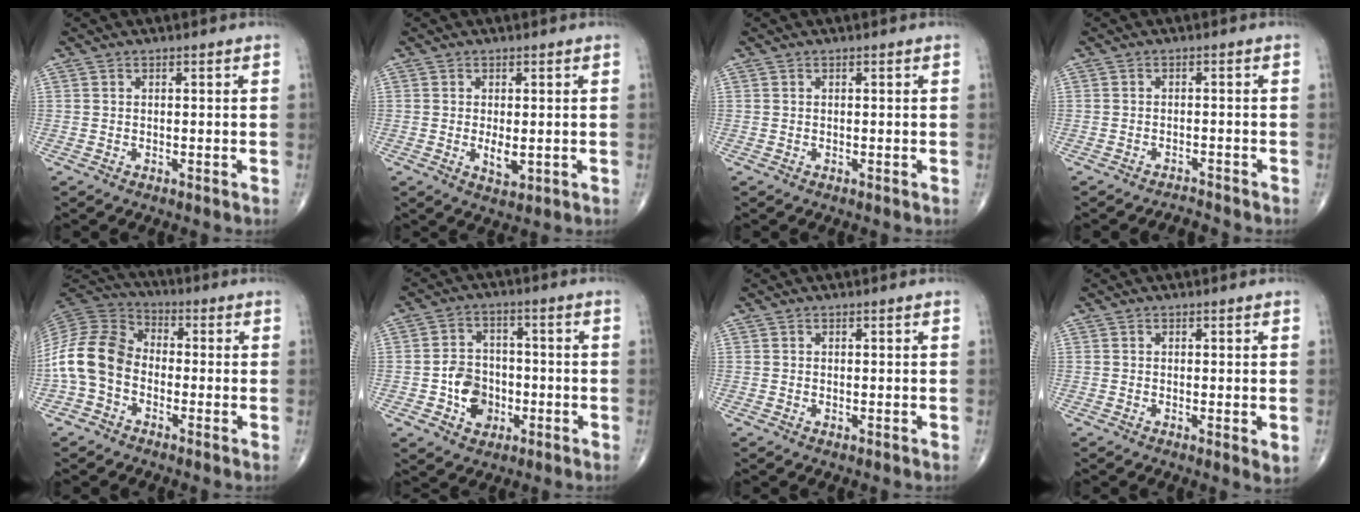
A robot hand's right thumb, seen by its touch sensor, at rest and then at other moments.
{"total": 2.9, "force": [-0.3, 1.4, 2.6], "torque": [-0.048, -0.007, -0.004]}
{"total": 0.0}
{"total": 1.9, "force": [-1.8, -0.1, -0.4], "torque": [-0.003, 0.008, -0.028]}
{"total": 12.4, "force": [-2.8, 9.1, 7.9], "torque": [-0.155, 0.038, -0.068]}
{"total": 8.5, "force": [-2.3, 6.7, 4.6], "torque": [-0.045, 0.019, -0.041]}
{"total": 0.0}
{"total": 2.3, "force": [-0.1, 0.7, 2.2], "torque": [-0.037, -0.010, -0.004]}